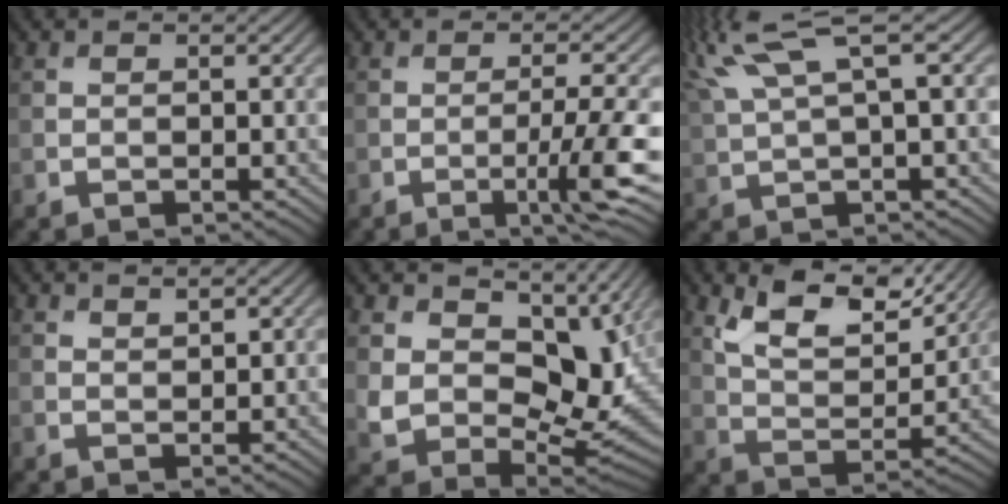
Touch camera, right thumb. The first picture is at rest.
{"total": 5.4, "force": [-1.7, 0.4, 5.1], "torque": [-0.085, 0.007, -0.034]}
{"total": 9.4, "force": [4.2, 2.4, 8.0], "torque": [-0.182, 0.037, 0.082]}
{"total": 1.0, "force": [0.9, 0.1, 0.3], "torque": [-0.008, -0.004, 0.019]}
{"total": 11.8, "force": [3.3, 8.1, 8.0], "torque": [-0.170, -0.022, 0.065]}
{"total": 10.5, "force": [6.8, 4.1, 6.9], "torque": [-0.140, -0.006, 0.123]}